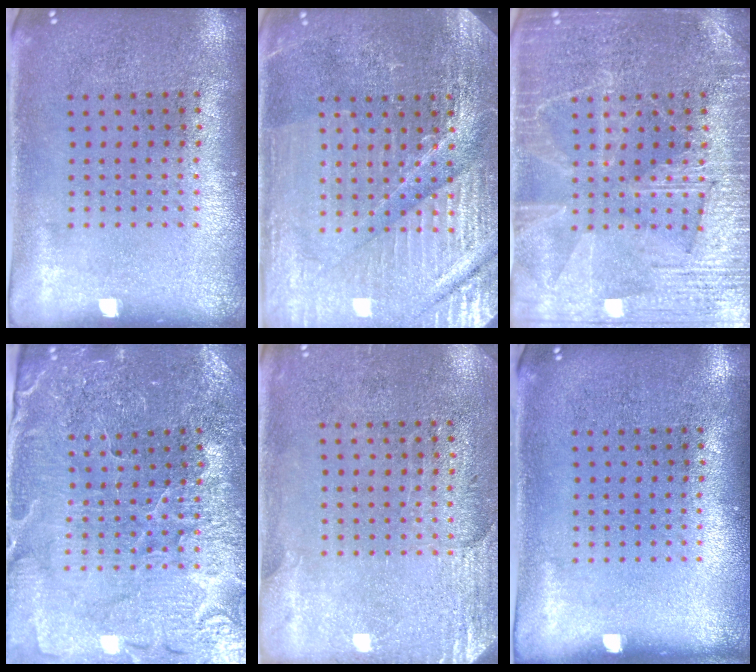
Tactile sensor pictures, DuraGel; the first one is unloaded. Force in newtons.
{"total": 4.8, "press": 4.6, "slide": 1.5}
{"total": 3.7, "press": 3.6, "slide": 0.7}
{"total": 3.4, "press": 3.4, "slide": 0.3}
{"total": 2.7, "press": 2.3, "slide": 1.4}
{"total": 0.0}